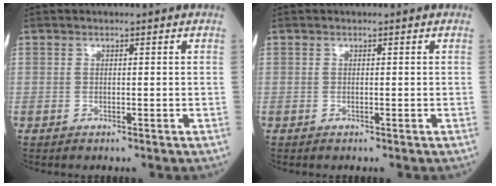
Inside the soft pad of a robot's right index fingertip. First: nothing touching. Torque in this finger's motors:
{"motor_torque": [0.00, 0.00, 0.00, -0.01]}